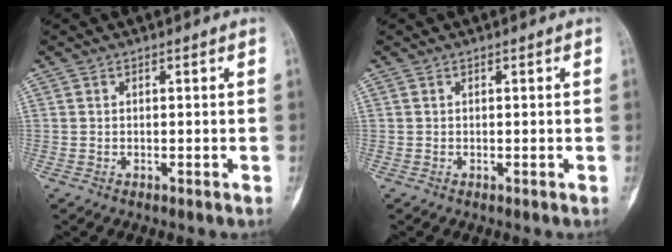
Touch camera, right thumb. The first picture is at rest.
{"total": 0.0}